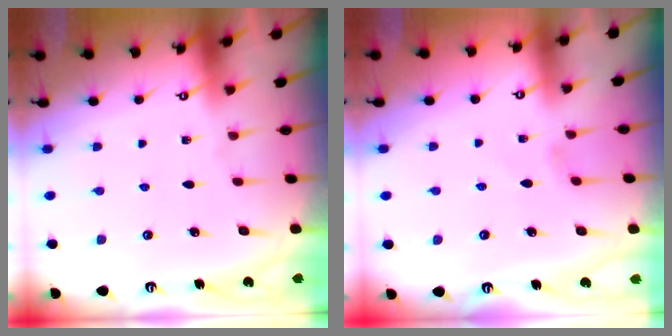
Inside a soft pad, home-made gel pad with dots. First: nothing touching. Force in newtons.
{"total": 1.3, "press": 1.2, "slide": 0.3}